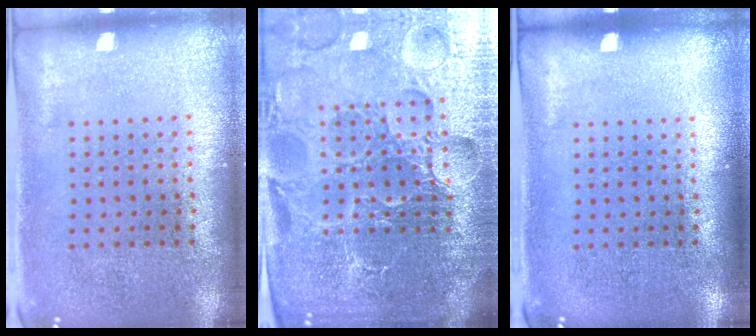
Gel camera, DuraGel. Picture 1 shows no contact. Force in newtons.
{"total": 6.3, "press": 5.6, "slide": 2.9}
{"total": 0.0}